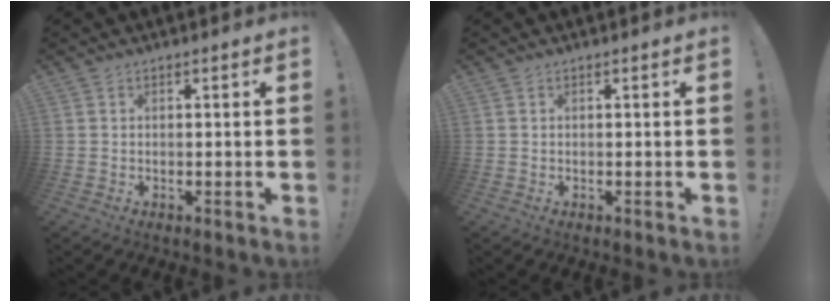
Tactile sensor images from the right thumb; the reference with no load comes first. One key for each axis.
{"total": 0.0}